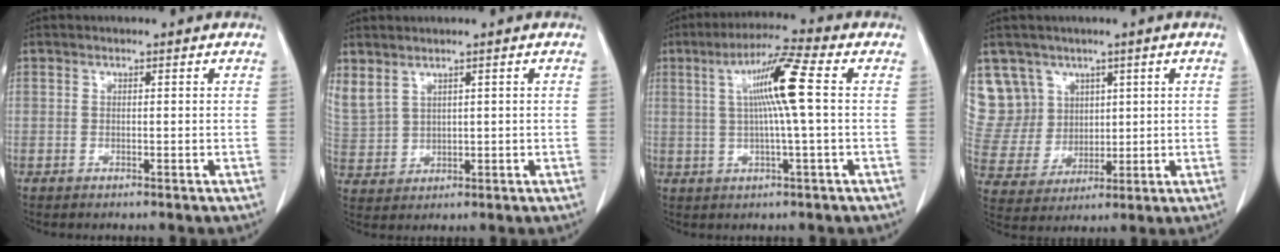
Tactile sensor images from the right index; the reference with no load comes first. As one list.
[{"total": 8.3, "force": [4.8, 5.7, 3.8], "torque": [-0.119, 0.010, 0.119]}, {"total": 9.1, "force": [1.4, -0.7, 9.0], "torque": [-0.162, 0.010, 0.024]}, {"total": 10.1, "force": [5.5, 8.4, 0.6], "torque": [-0.030, 0.039, 0.128]}]